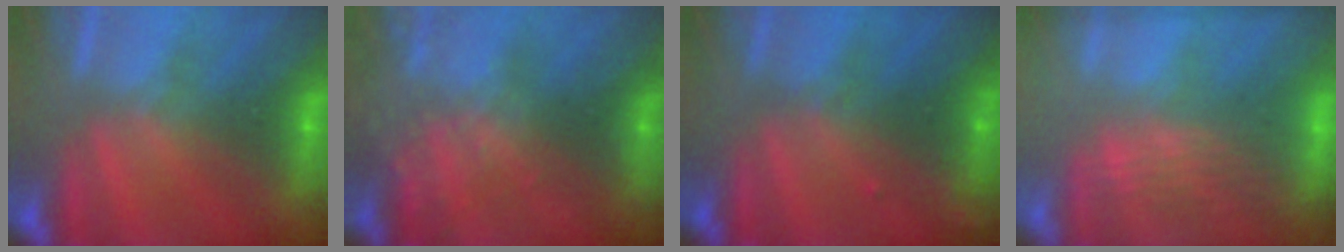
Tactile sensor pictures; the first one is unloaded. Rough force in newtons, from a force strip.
{"total": 6.5}
{"total": 2.9}
{"total": 2.8}